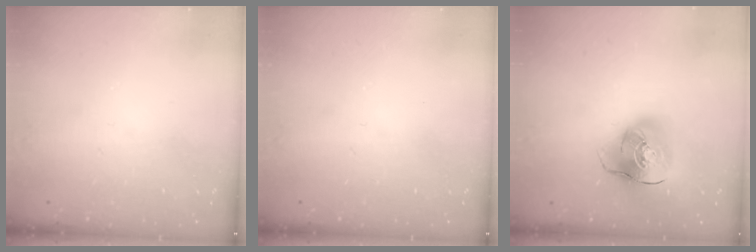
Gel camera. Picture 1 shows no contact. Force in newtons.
{"total": 0.0}
{"total": 14.3, "press": 14.1, "slide": 2.3}